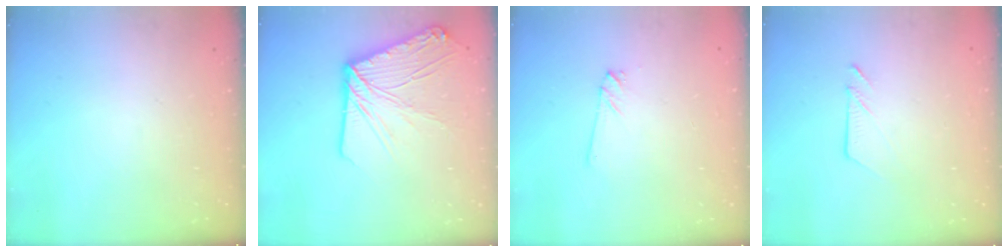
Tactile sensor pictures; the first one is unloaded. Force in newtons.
{"total": 14.5, "press": 14.5, "slide": 1.3}
{"total": 1.2, "press": 1.2, "slide": 0.1}
{"total": 4.7, "press": 4.6, "slide": 0.8}